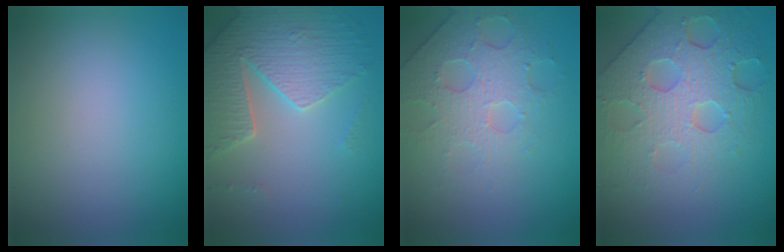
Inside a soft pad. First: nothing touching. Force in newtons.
{"total": 4.9, "press": 4.5, "slide": 1.9}
{"total": 4.0, "press": 3.8, "slide": 1.2}
{"total": 7.1, "press": 5.5, "slide": 4.5}